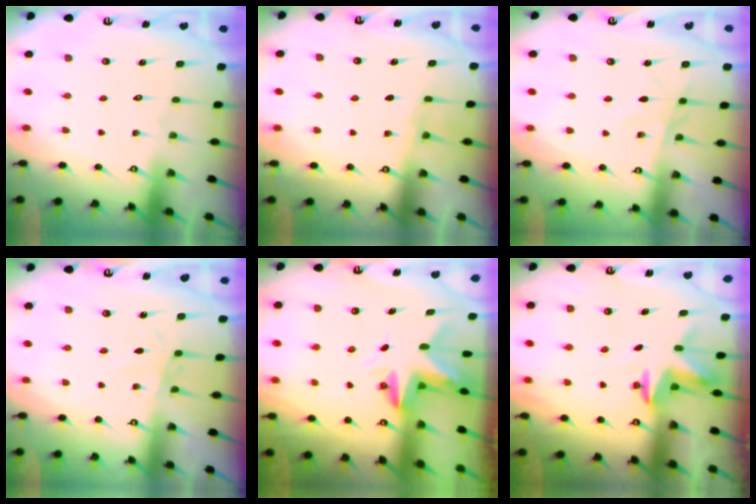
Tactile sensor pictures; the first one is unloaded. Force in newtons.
{"total": 5.6, "press": 5.6, "slide": 0.5}
{"total": 5.2, "press": 5.1, "slide": 0.6}
{"total": 2.2, "press": 2.1, "slide": 0.5}
{"total": 4.6, "press": 4.6, "slide": 0.2}
{"total": 3.7, "press": 3.6, "slide": 0.2}